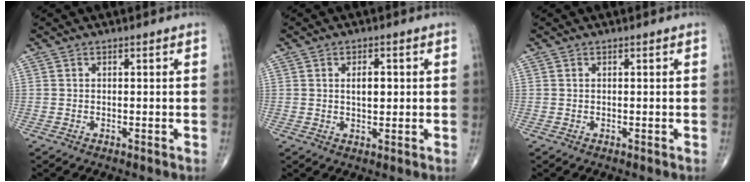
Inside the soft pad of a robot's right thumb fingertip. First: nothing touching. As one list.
[{"total": 3.5, "force": [0.6, 1.8, 2.9], "torque": [-0.039, -0.003, 0.009]}, {"total": 0.0}]